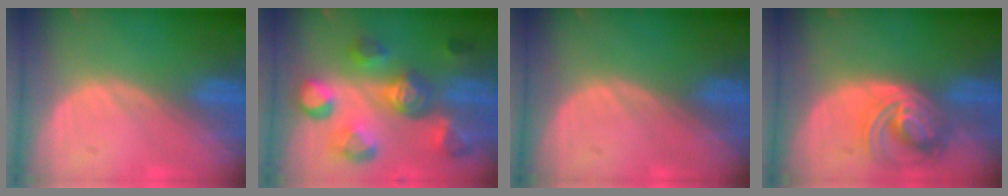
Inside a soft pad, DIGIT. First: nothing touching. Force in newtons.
{"total": 10.9, "press": 9.9, "slide": 4.5}
{"total": 0.0}
{"total": 6.4, "press": 6.3, "slide": 0.7}